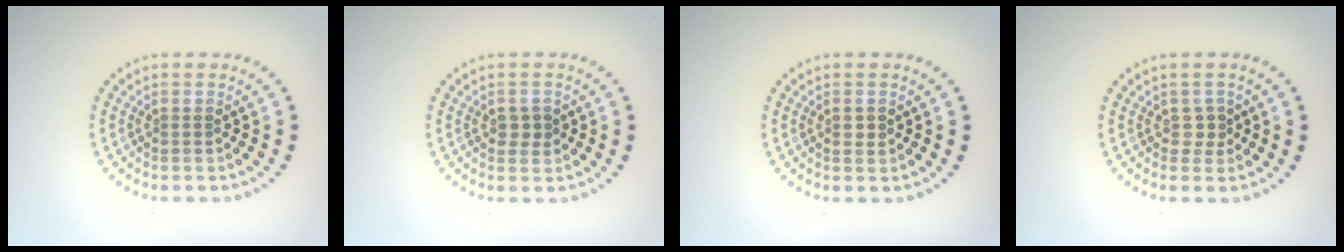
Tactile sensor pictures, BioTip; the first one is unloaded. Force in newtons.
{"total": 1.6, "press": 1.5, "slide": 0.2}
{"total": 0.9, "press": 0.9, "slide": 0.2}
{"total": 0.9, "press": 0.8, "slide": 0.5}